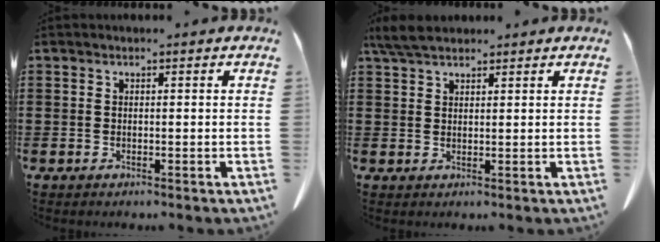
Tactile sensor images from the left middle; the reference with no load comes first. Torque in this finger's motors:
{"motor_torque": [0.28, 0.22, 0.04, 0.02]}